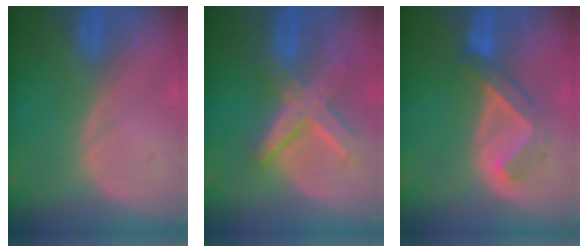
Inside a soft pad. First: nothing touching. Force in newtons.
{"total": 8.4, "press": 7.2, "slide": 4.3}
{"total": 5.2, "press": 4.7, "slide": 2.3}